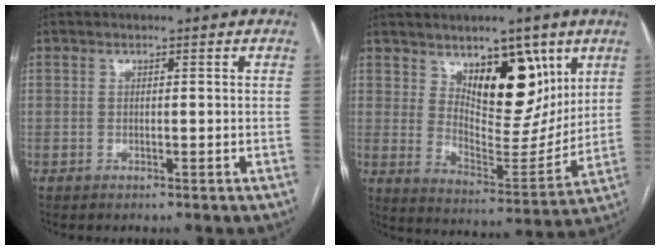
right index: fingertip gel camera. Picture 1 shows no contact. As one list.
[{"total": 12.7, "force": [6.4, 5.6, 9.4], "torque": [-0.135, -0.010, 0.117]}]